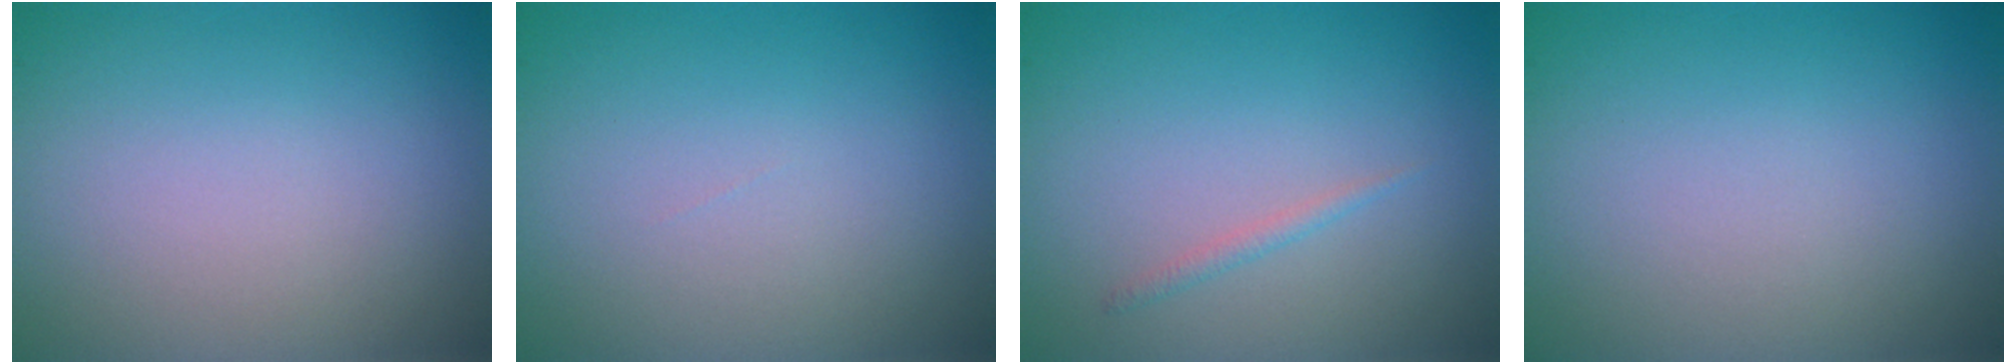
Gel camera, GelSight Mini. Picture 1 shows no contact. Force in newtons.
{"total": 0.0}
{"total": 0.7, "press": 0.7, "slide": 0.1}
{"total": 0.0}